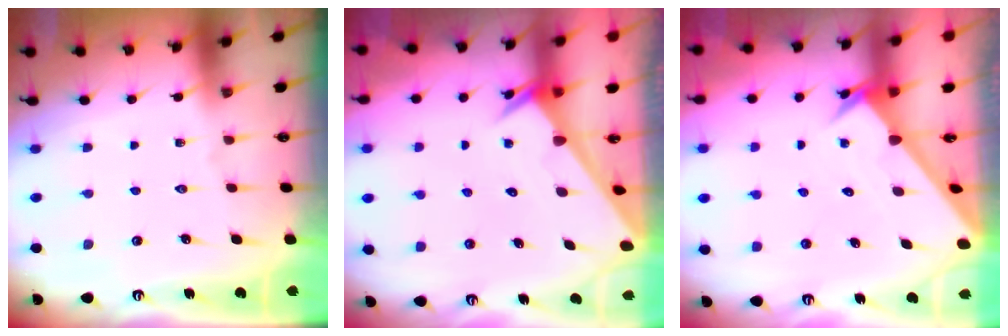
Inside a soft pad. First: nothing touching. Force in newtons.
{"total": 2.3, "press": 2.3, "slide": 0.1}
{"total": 2.9, "press": 2.9, "slide": 0.1}